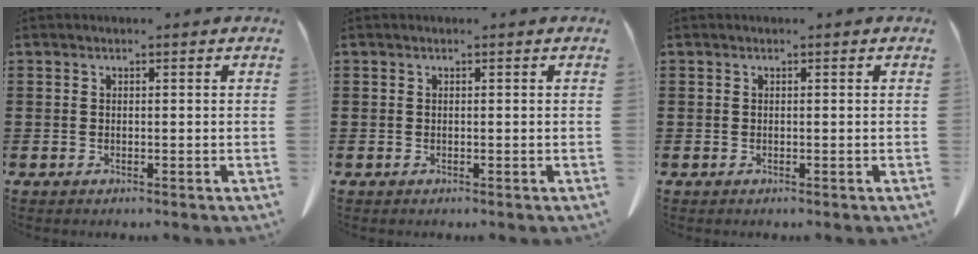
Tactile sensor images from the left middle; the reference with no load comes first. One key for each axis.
{"total": 0.0}
{"total": 0.0}